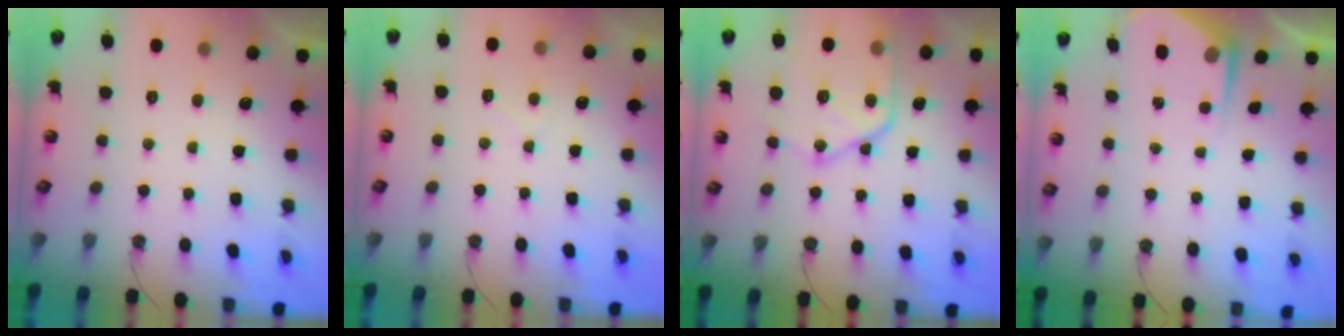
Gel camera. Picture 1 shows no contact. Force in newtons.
{"total": 3.4, "press": 3.3, "slide": 0.5}
{"total": 17.4, "press": 17.3, "slide": 1.6}
{"total": 4.3, "press": 4.2, "slide": 0.5}